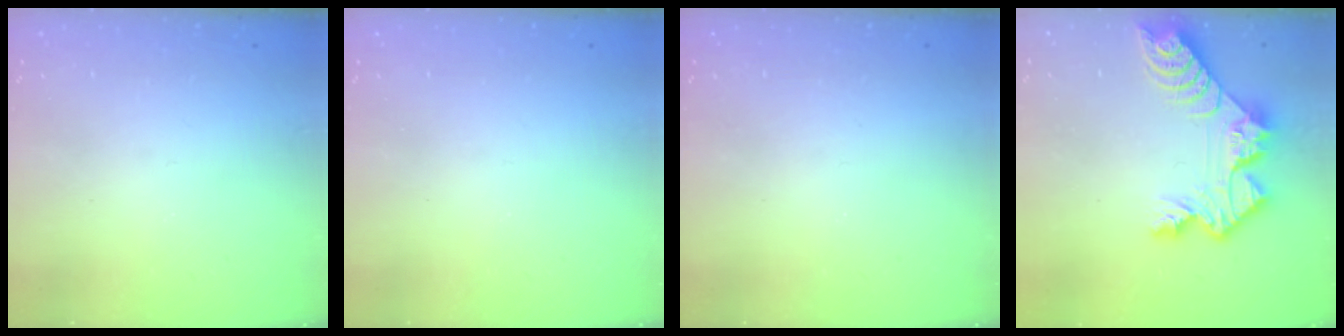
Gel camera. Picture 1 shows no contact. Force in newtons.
{"total": 0.0}
{"total": 0.0}
{"total": 11.2, "press": 11.1, "slide": 1.0}